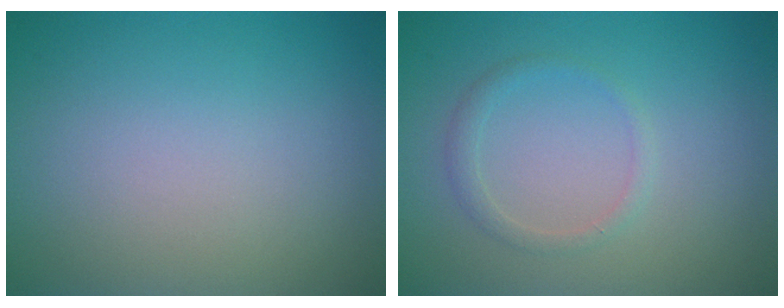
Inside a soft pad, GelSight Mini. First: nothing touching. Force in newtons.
{"total": 1.3, "press": 1.3, "slide": 0.0}